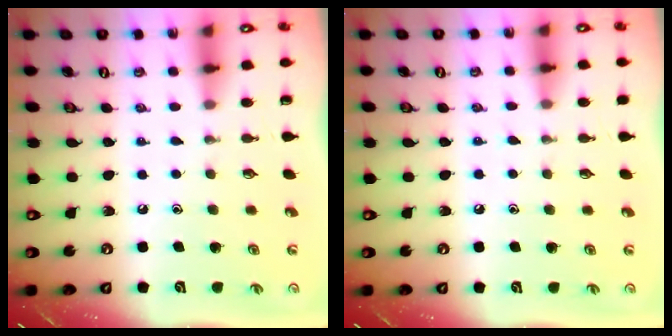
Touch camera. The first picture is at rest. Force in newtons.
{"total": 3.9, "press": 3.9, "slide": 0.5}